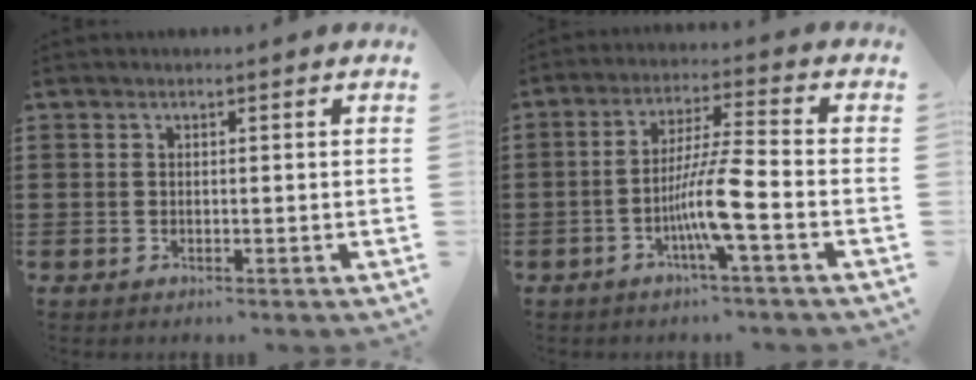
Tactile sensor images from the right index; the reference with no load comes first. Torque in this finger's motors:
{"motor_torque": [0.92, 0.77, 0.70, 0.13]}